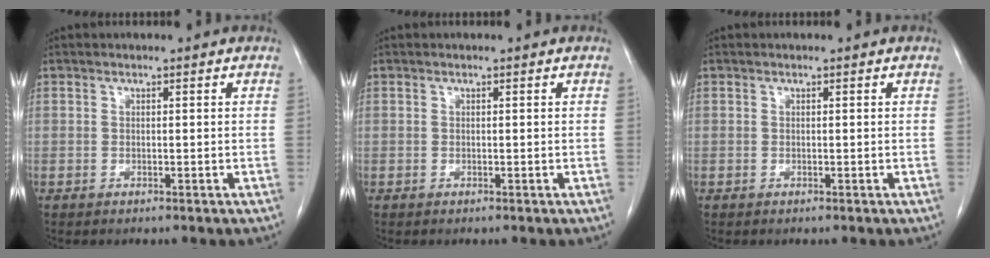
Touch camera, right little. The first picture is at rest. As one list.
[{"total": 0.0}, {"total": 0.0}]